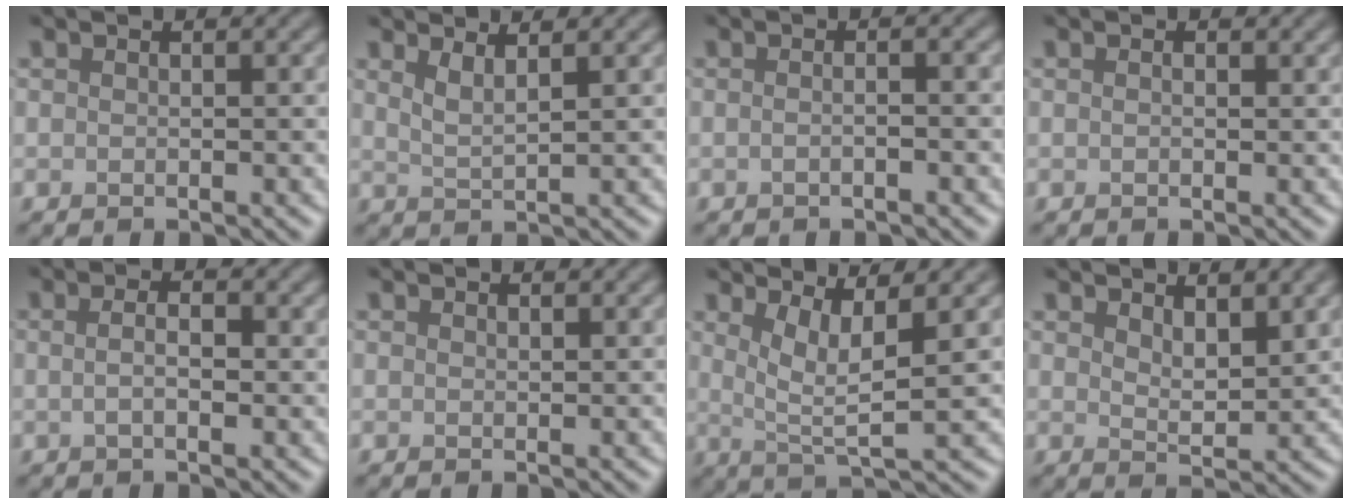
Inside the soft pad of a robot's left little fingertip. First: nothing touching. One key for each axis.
{"total": 2.2, "fx": 1.5, "fy": 0.6, "fz": 1.5, "tx": -0.022, "ty": -0.002, "tz": 0.026}
{"total": 1.9, "fx": -0.1, "fy": 0.7, "fz": 1.7, "tx": -0.010, "ty": -0.007, "tz": -0.019}
{"total": 0.6, "fx": 0.3, "fy": 0.3, "fz": 0.5, "tx": -0.009, "ty": -0.001, "tz": 0.002}
{"total": 2.8, "fx": 0.5, "fy": 1.2, "fz": 2.5, "tx": -0.036, "ty": -0.003, "tz": -0.001}
{"total": 0.6, "fx": 0.5, "fy": 0.2, "fz": 0.2, "tx": -0.003, "ty": 0.001, "tz": 0.010}
{"total": 4.6, "fx": 1.8, "fy": 1.0, "fz": 4.1, "tx": -0.071, "ty": -0.008, "tz": 0.036}
{"total": 3.5, "fx": 2.2, "fy": 1.4, "fz": 2.4, "tx": -0.044, "ty": -0.007, "tz": 0.040}